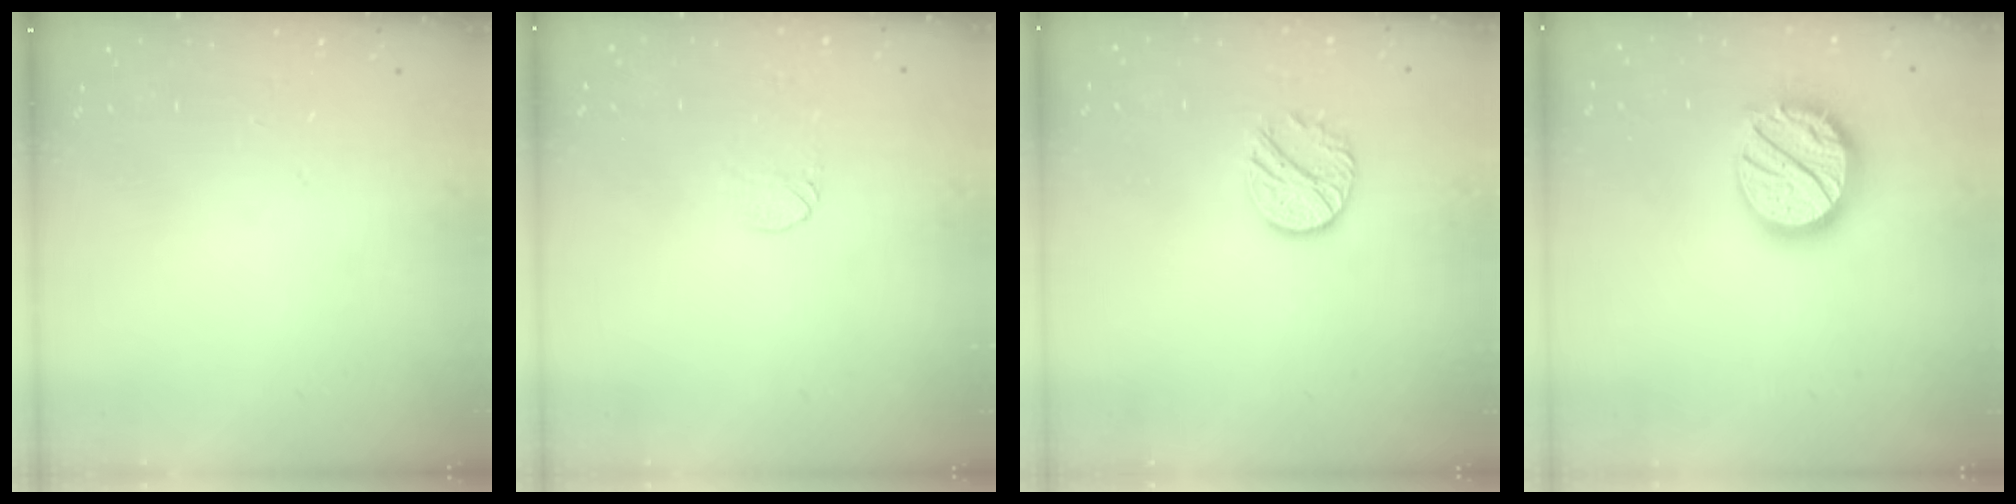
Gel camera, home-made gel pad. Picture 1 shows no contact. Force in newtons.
{"total": 4.9, "press": 4.8, "slide": 0.4}
{"total": 9.2, "press": 9.2, "slide": 0.3}
{"total": 17.7, "press": 17.6, "slide": 1.4}